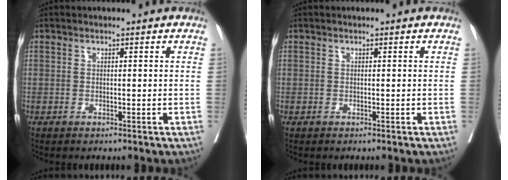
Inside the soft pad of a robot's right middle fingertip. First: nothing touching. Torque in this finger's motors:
{"motor_torque": [0.10, -0.20, 0.00, 0.00]}